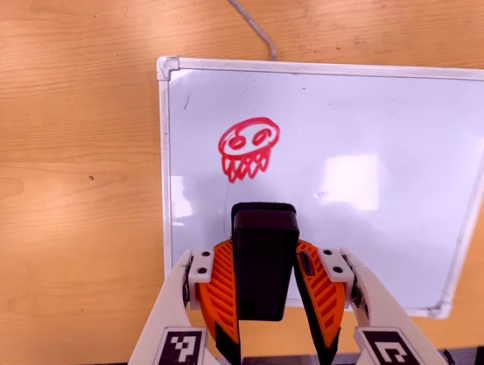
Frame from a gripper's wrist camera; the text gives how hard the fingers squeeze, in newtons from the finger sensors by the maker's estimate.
{"total": 6.4, "left": 4.9, "right": 7.9}